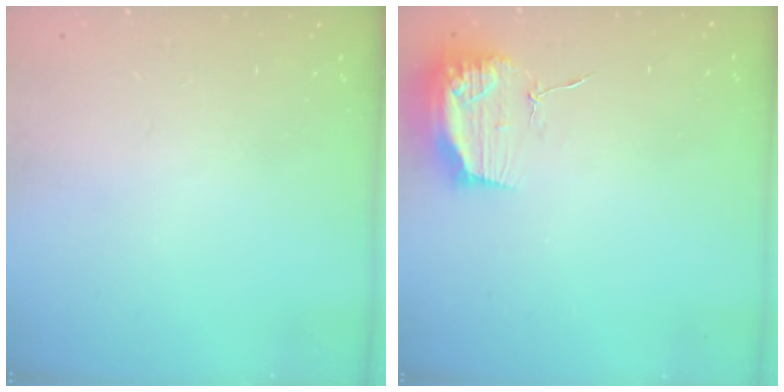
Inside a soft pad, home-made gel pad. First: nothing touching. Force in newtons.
{"total": 13.1, "press": 13.1, "slide": 0.1}